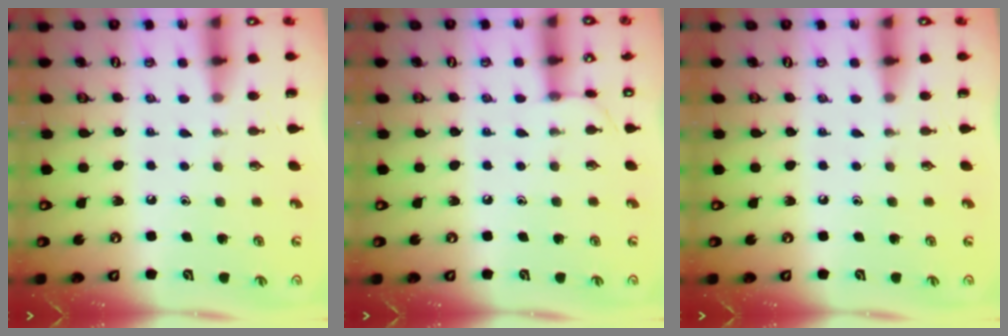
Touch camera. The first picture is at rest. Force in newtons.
{"total": 4.3, "press": 4.3, "slide": 0.2}
{"total": 0.0}